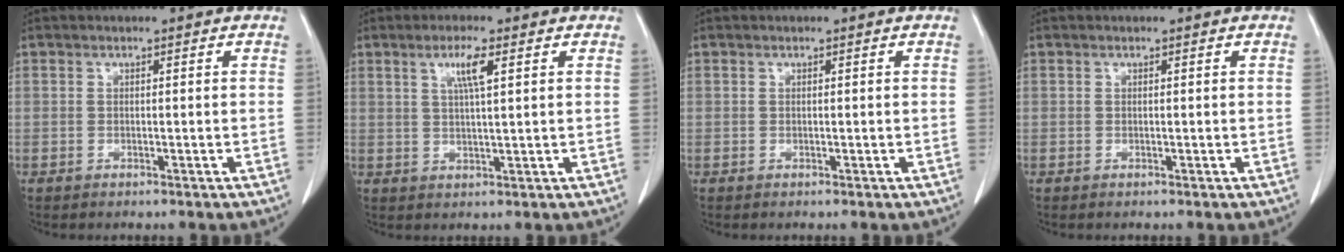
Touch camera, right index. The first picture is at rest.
{"total": 4.2, "force": [1.7, 0.1, 3.8], "torque": [-0.071, 0.001, 0.033]}
{"total": 0.0}
{"total": 0.0}